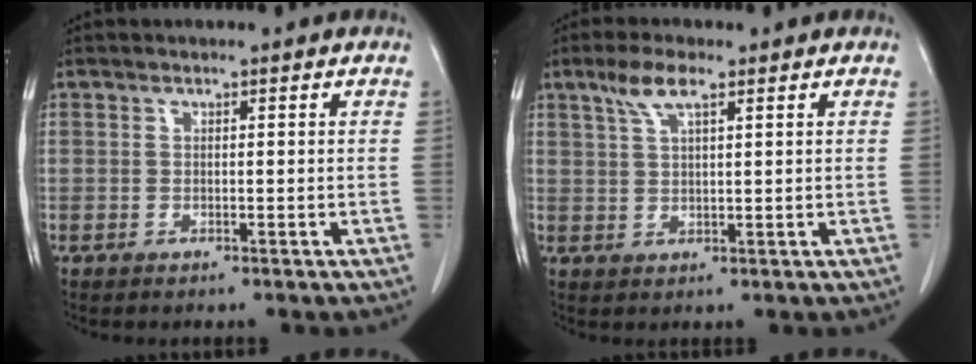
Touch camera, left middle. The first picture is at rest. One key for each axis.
{"total": 4.5, "fx": 2.7, "fy": 0.9, "fz": 3.4, "tx": -0.075, "ty": 0.009, "tz": 0.056}